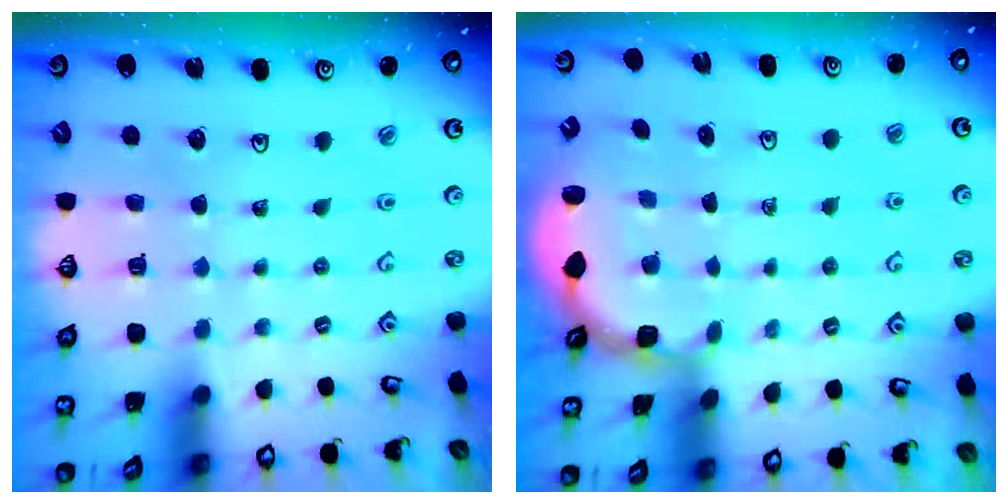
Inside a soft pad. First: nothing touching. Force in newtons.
{"total": 2.4, "press": 1.8, "slide": 1.6}